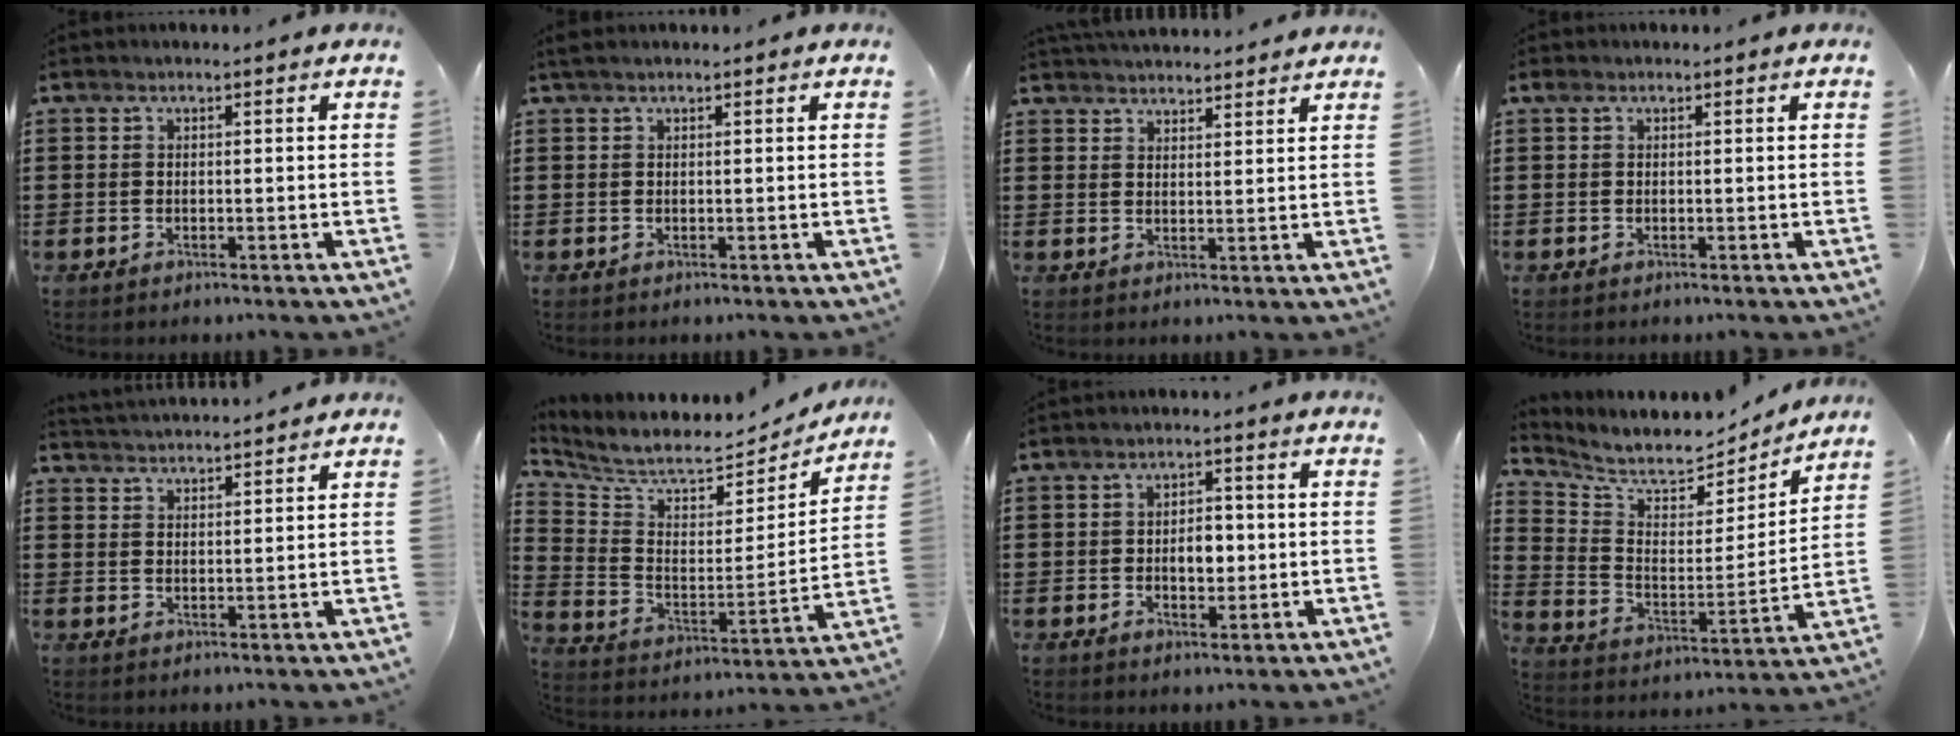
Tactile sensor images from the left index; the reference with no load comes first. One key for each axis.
{"total": 0.6, "fx": 0.4, "fy": 0.0, "fz": 0.4, "tx": -0.008, "ty": 0.001, "tz": 0.008}
{"total": 3.2, "fx": 3.2, "fy": 0.2, "fz": 0.0, "tx": -0.008, "ty": -0.007, "tz": 0.061}
{"total": 0.6, "fx": 0.2, "fy": 0.5, "fz": 0.3, "tx": -0.008, "ty": 0.005, "tz": 0.004}
{"total": 2.7, "fx": 2.7, "fy": -0.3, "fz": -0.2, "tx": -0.004, "ty": -0.011, "tz": 0.050}
{"total": 6.9, "fx": 6.3, "fy": 1.6, "fz": 2.4, "tx": -0.081, "ty": -0.048, "tz": 0.106}
{"total": 4.0, "fx": -0.3, "fy": 2.3, "fz": 3.2, "tx": -0.049, "ty": 0.000, "tz": -0.013}
{"total": 7.3, "fx": 6.7, "fy": 1.8, "fz": 2.1, "tx": -0.070, "ty": -0.054, "tz": 0.112}